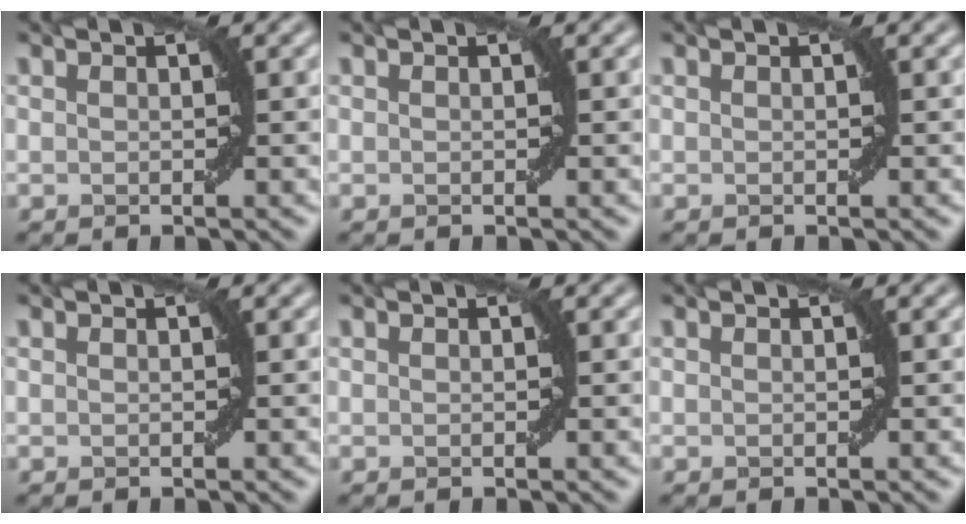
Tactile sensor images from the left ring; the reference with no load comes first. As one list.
[{"total": 0.0}, {"total": 0.0}, {"total": 0.0}, {"total": 0.0}, {"total": 0.0}]